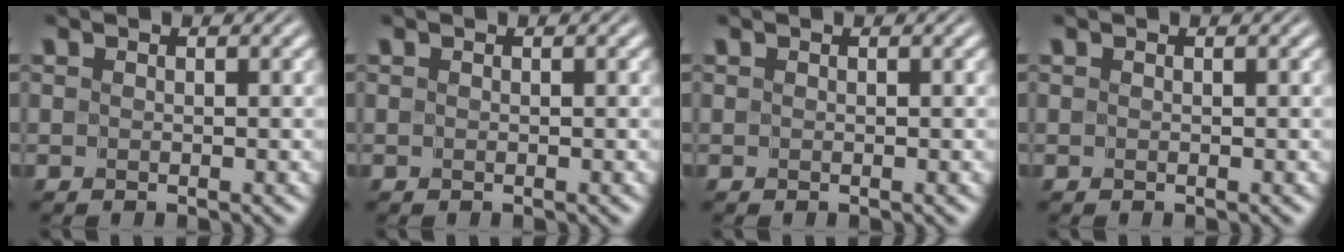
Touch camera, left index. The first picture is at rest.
{"total": 0.0}
{"total": 0.0}
{"total": 0.0}